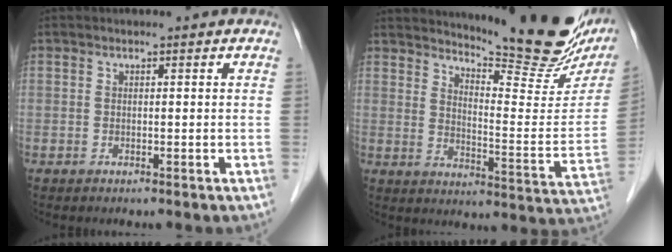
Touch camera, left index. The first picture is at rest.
{"total": 23.0, "force": [19.4, 3.7, 11.8], "torque": [-0.169, -0.065, 0.243]}